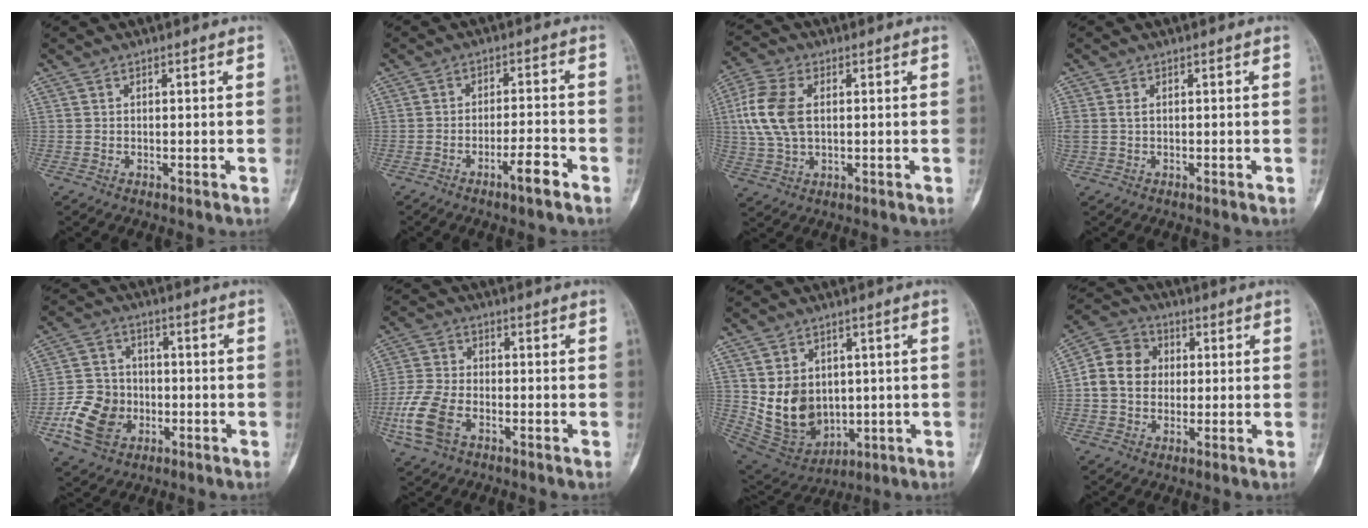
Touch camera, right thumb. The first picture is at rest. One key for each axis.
{"total": 5.0, "fx": -3.1, "fy": 0.7, "fz": 3.9, "tx": -0.070, "ty": 0.021, "tz": -0.052}
{"total": 10.9, "fx": 1.2, "fy": 6.7, "fz": 8.5, "tx": -0.191, "ty": 0.009, "tz": 0.023}
{"total": 1.6, "fx": 0.1, "fy": 1.0, "fz": 1.2, "tx": -0.037, "ty": 0.005, "tz": 0.002}
{"total": 11.5, "fx": -3.8, "fy": 9.3, "fz": 5.6, "tx": -0.082, "ty": 0.019, "tz": -0.072}
{"total": 10.0, "fx": -4.0, "fy": 6.1, "fz": 7.0, "tx": -0.162, "ty": 0.011, "tz": -0.082}
{"total": 12.2, "fx": 0.9, "fy": 9.7, "fz": 7.4, "tx": -0.094, "ty": -0.011, "tz": 0.047}
{"total": 9.9, "fx": 0.3, "fy": 8.4, "fz": 5.1, "tx": -0.076, "ty": 0.021, "tz": -0.006}